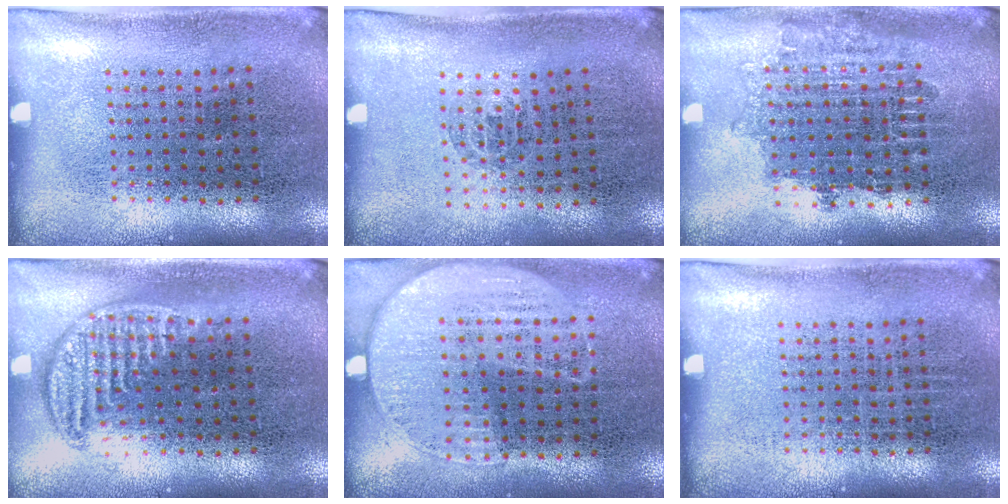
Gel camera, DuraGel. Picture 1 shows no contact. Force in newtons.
{"total": 0.5, "press": 0.3, "slide": 0.4}
{"total": 1.7, "press": 1.4, "slide": 1.0}
{"total": 1.0, "press": 1.0, "slide": 0.4}
{"total": 1.2, "press": 1.0, "slide": 0.6}
{"total": 0.0}